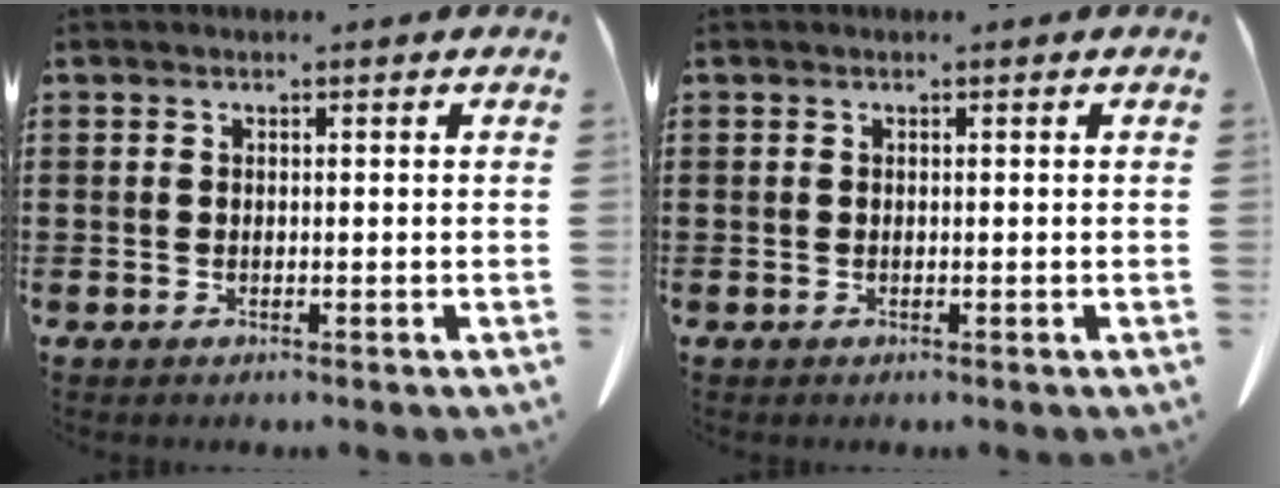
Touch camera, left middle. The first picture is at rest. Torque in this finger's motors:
{"motor_torque": [-0.99, -1.15, 0.04, -0.01]}